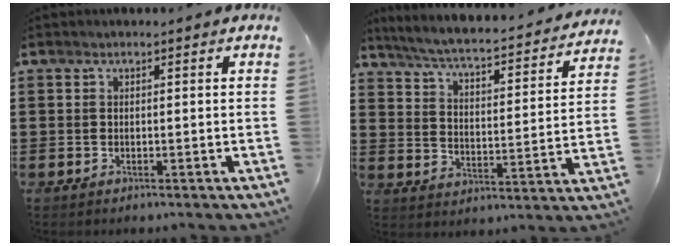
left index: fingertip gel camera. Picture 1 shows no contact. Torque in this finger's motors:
{"motor_torque": [1.50, -0.64, 0.36, 0.13]}